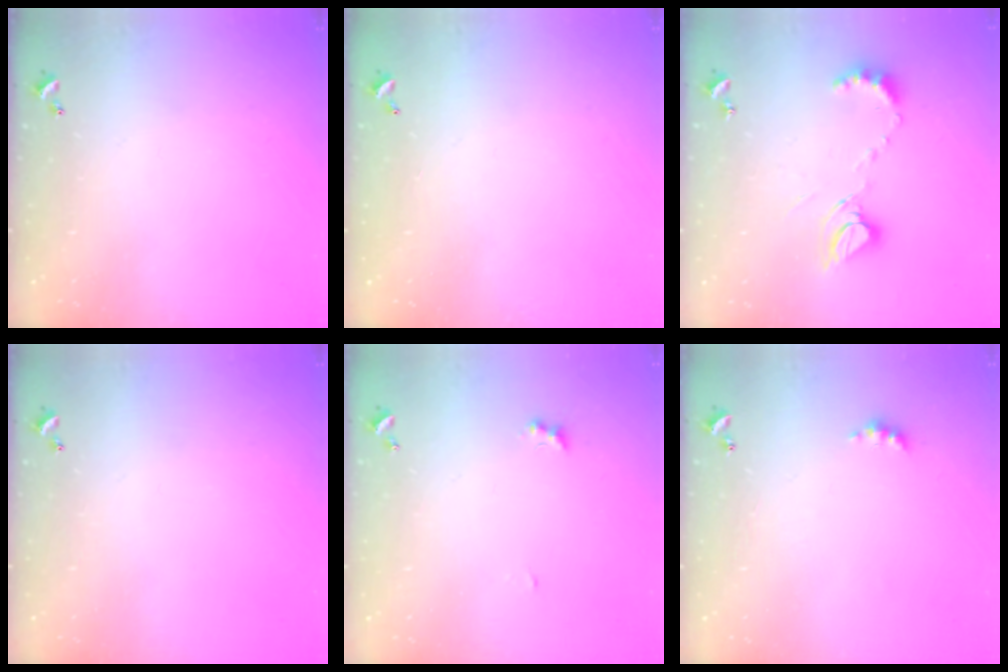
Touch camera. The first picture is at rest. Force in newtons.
{"total": 2.9, "press": 2.9, "slide": 0.1}
{"total": 9.3, "press": 9.3, "slide": 0.9}
{"total": 0.0}
{"total": 2.7, "press": 2.6, "slide": 0.7}
{"total": 2.8, "press": 2.7, "slide": 0.7}